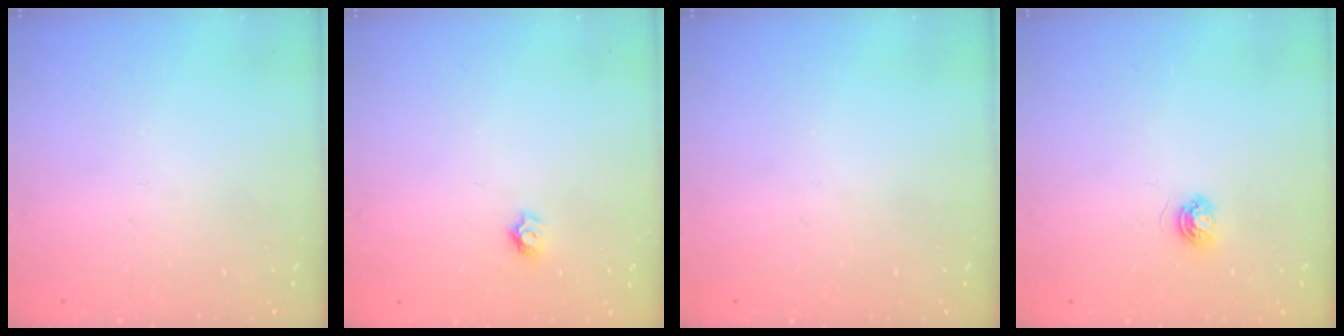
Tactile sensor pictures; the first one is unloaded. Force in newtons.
{"total": 4.2, "press": 4.2, "slide": 0.4}
{"total": 0.0}
{"total": 3.7, "press": 3.7, "slide": 0.5}